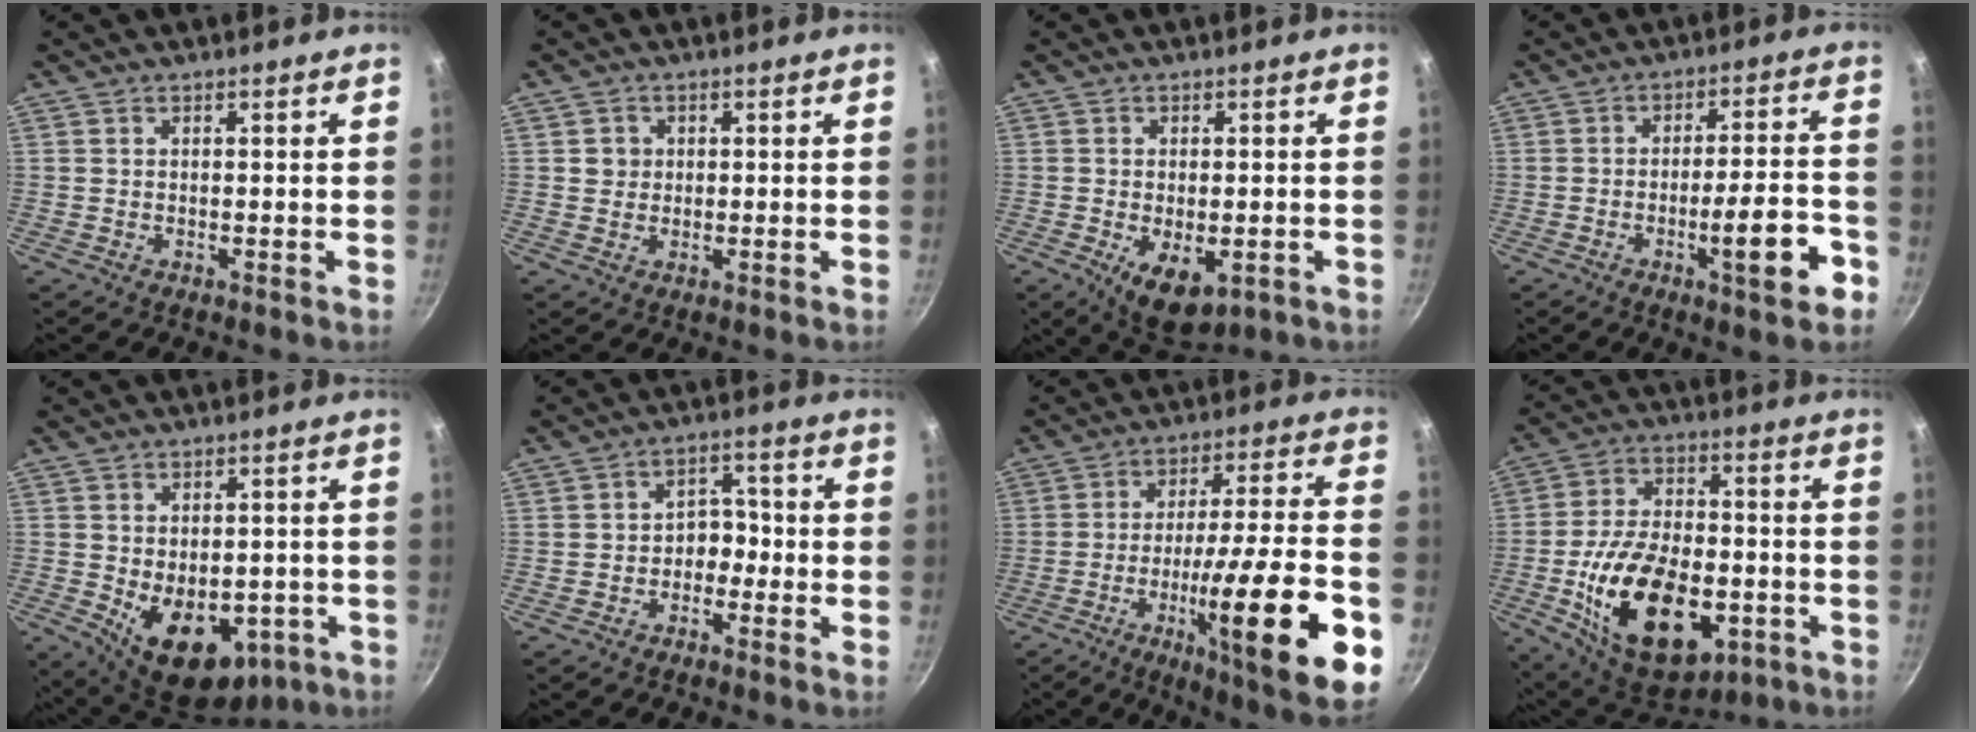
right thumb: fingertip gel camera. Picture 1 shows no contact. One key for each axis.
{"total": 2.4, "fx": 0.4, "fy": 2.3, "fz": 0.5, "tx": 0.004, "ty": 0.005, "tz": 0.003}
{"total": 8.4, "fx": -2.5, "fy": 4.5, "fz": 6.6, "tx": -0.081, "ty": -0.005, "tz": -0.022}
{"total": 11.1, "fx": -4.8, "fy": 2.5, "fz": 9.7, "tx": -0.121, "ty": 0.034, "tz": -0.065}
{"total": 14.2, "fx": -3.6, "fy": 9.2, "fz": 10.2, "tx": -0.109, "ty": -0.014, "tz": -0.027}
{"total": 4.4, "fx": -1.6, "fy": 3.3, "fz": 2.3, "tx": 0.007, "ty": 0.028, "tz": -0.033}
{"total": 25.1, "fx": -8.5, "fy": 4.7, "fz": 23.1, "tx": -0.326, "ty": 0.029, "tz": -0.127}
{"total": 23.9, "fx": -6.6, "fy": 13.8, "fz": 18.3, "tx": -0.292, "ty": 0.023, "tz": -0.095}